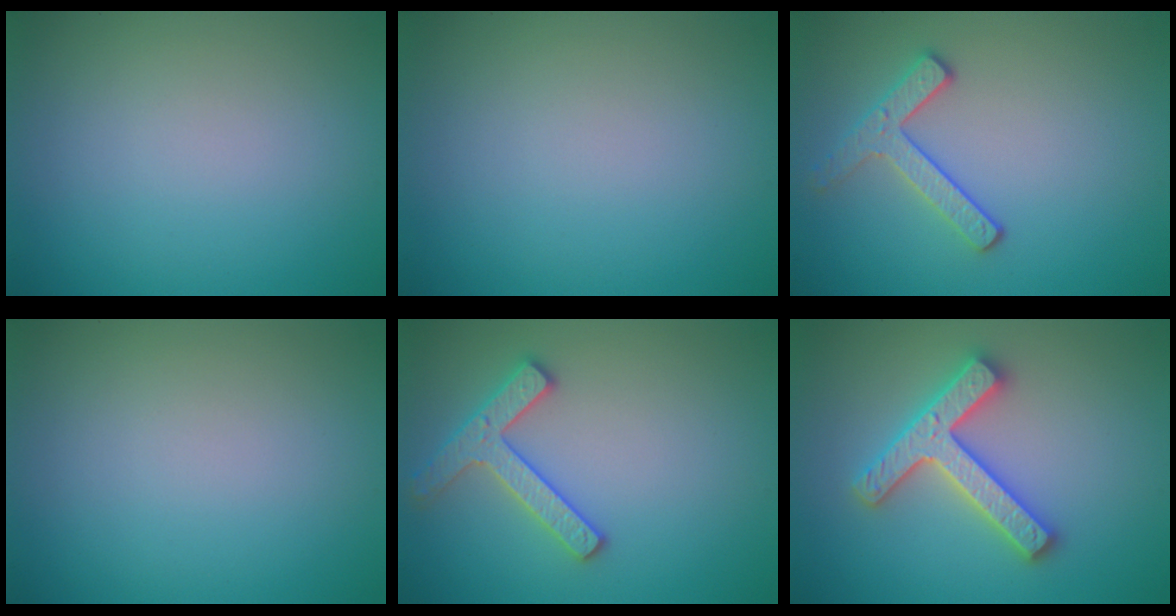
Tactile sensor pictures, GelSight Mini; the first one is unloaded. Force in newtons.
{"total": 0.0}
{"total": 2.5, "press": 2.3, "slide": 0.9}
{"total": 0.0}
{"total": 2.8, "press": 2.8, "slide": 0.3}
{"total": 4.7, "press": 4.7, "slide": 0.8}